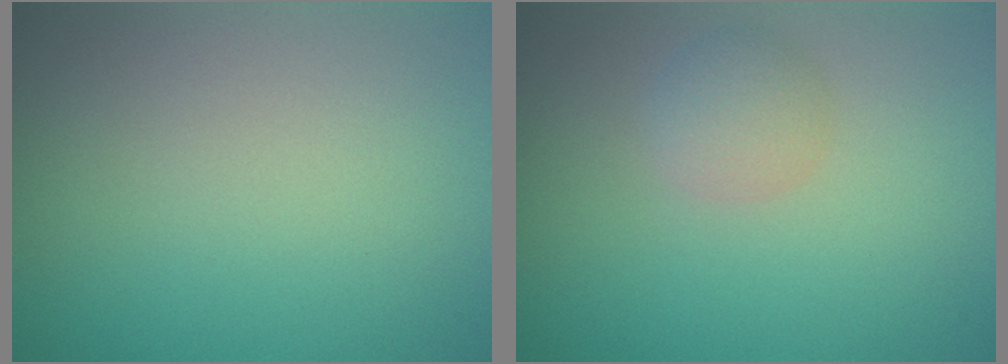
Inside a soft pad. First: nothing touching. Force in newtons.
{"total": 1.9, "press": 1.9, "slide": 0.1}